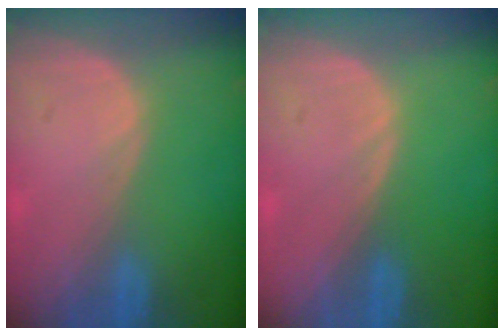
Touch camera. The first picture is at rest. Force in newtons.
{"total": 0.0}